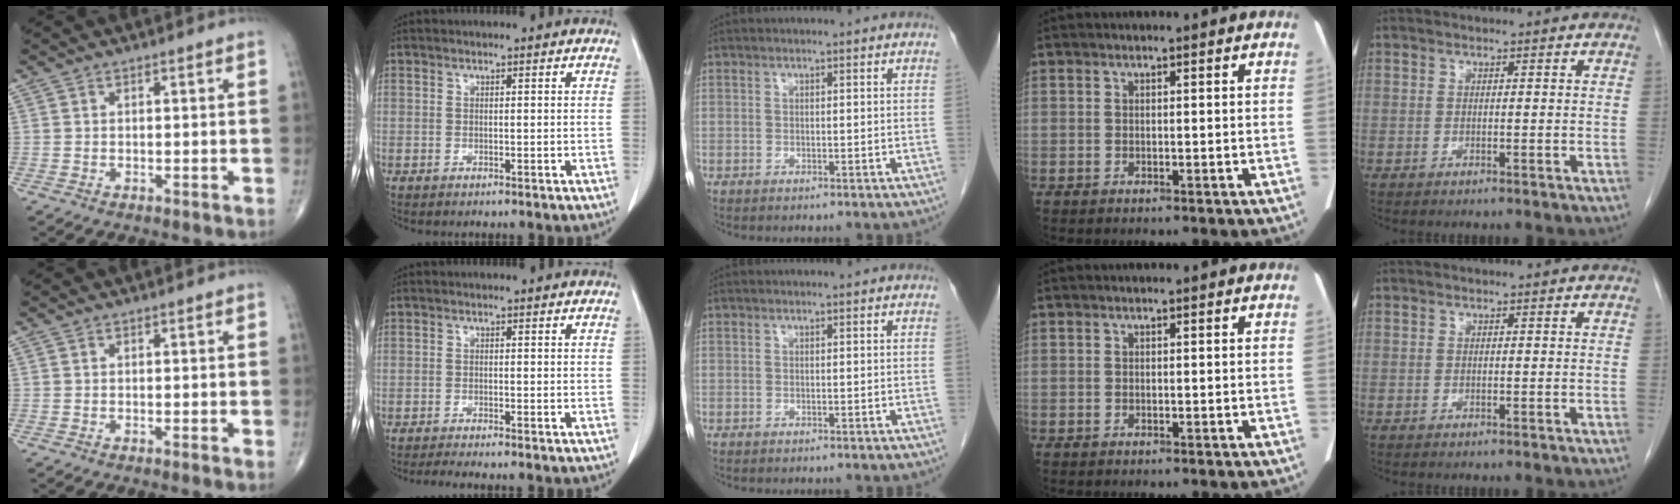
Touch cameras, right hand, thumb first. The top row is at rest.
{"thumb": {"total": 0.7, "force": [-0.2, 0.1, 0.7], "torque": [-0.015, -0.003, -0.003]}, "index": {"total": 2.3, "force": [-2.0, -0.5, 1.0], "torque": [-0.019, -0.006, -0.036]}}